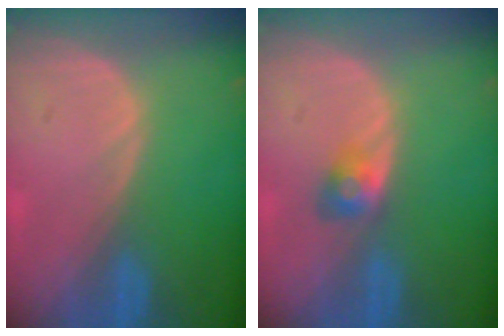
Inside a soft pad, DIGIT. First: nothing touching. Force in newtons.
{"total": 2.8, "press": 2.5, "slide": 1.2}